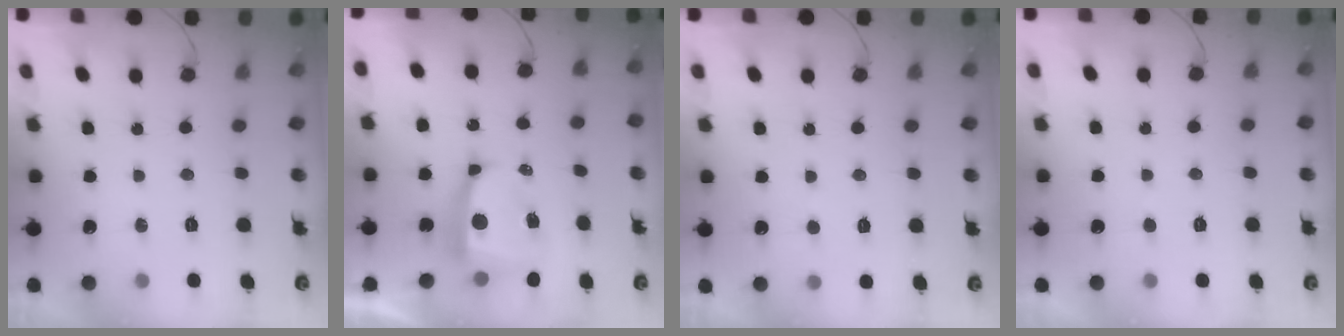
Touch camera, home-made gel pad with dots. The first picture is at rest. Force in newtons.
{"total": 9.1, "press": 9.0, "slide": 0.9}
{"total": 2.4, "press": 2.4, "slide": 0.2}
{"total": 2.1, "press": 2.1, "slide": 0.2}